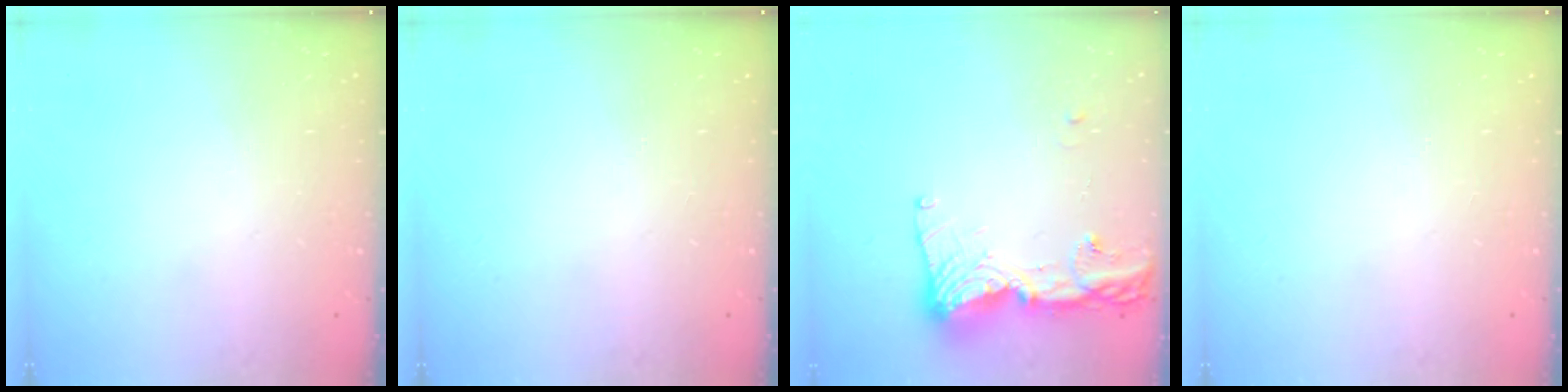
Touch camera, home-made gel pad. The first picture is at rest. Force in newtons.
{"total": 0.0}
{"total": 14.5, "press": 14.4, "slide": 1.7}
{"total": 0.0}